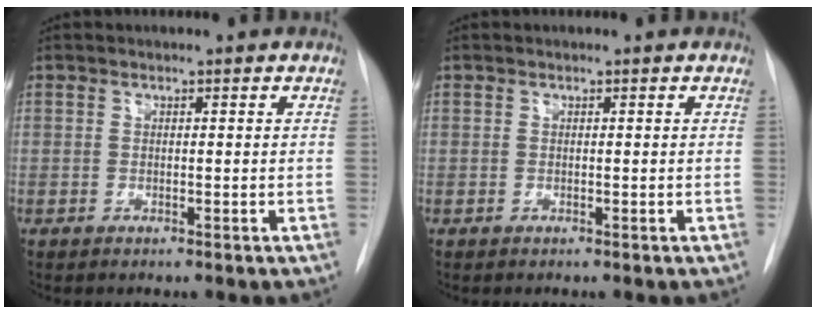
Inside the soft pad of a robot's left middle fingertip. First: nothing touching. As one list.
[{"total": 0.0}]